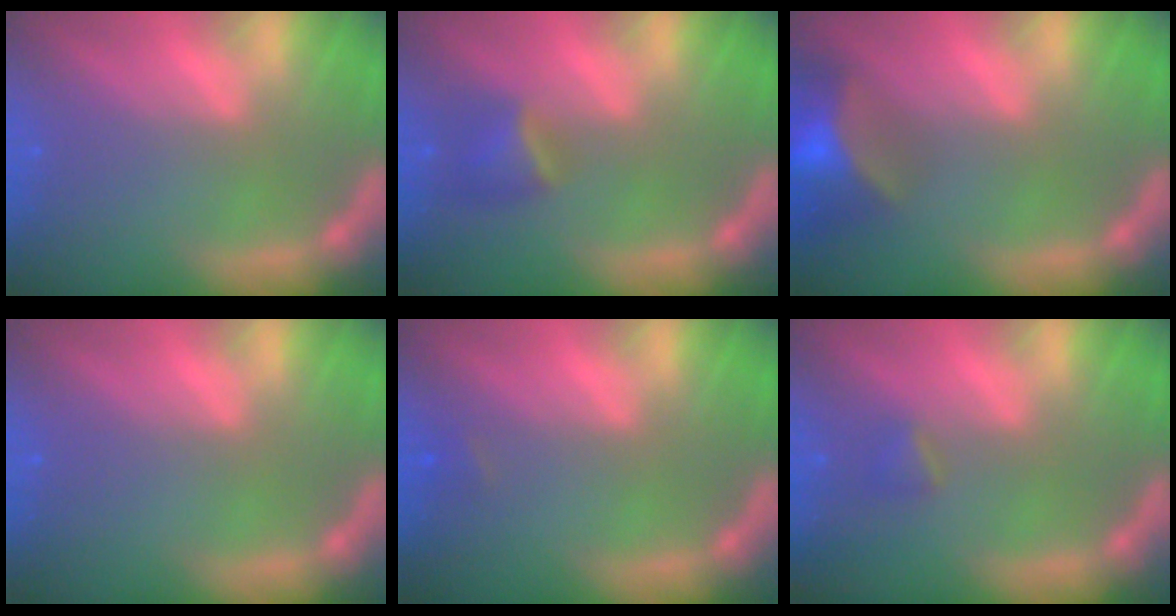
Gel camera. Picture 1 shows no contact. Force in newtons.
{"total": 2.9}
{"total": 9.0}
{"total": 0.0}
{"total": 0.9}
{"total": 1.4}